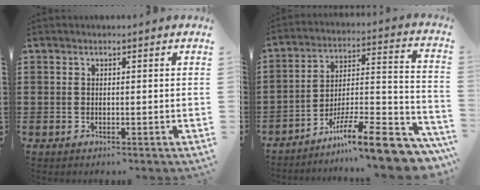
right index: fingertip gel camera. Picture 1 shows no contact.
{"total": 12.4, "force": [-9.4, 1.8, 7.9], "torque": [-0.111, 0.028, -0.170]}